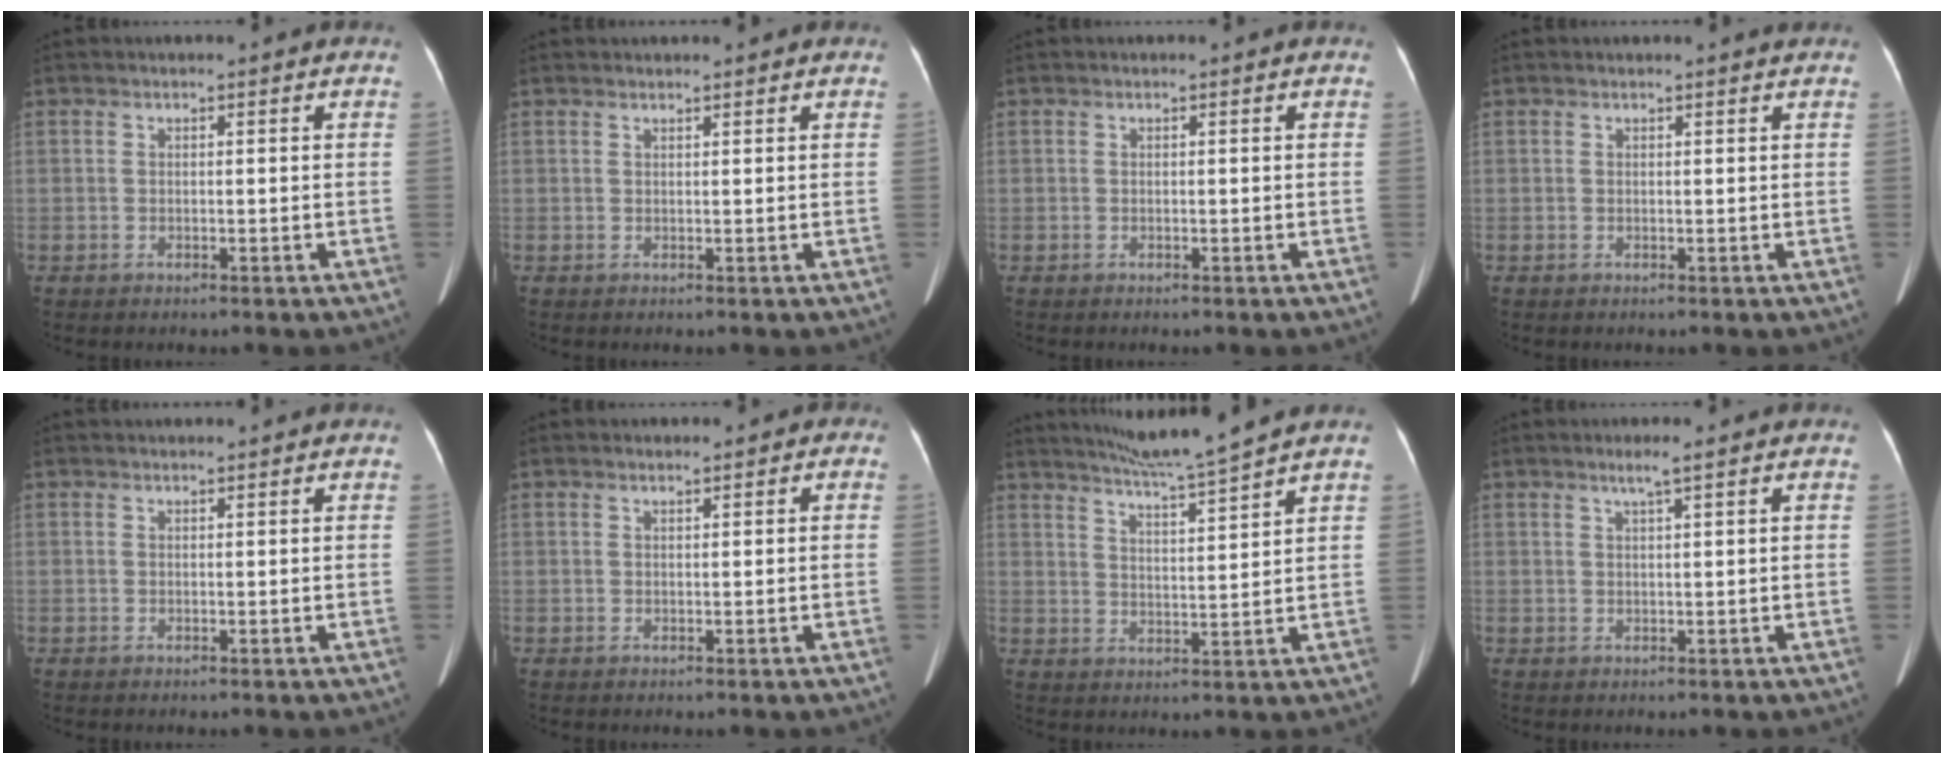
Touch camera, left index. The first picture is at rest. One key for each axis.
{"total": 2.0, "fx": 1.9, "fy": 0.2, "fz": 0.7, "tx": -0.010, "ty": 0.018, "tz": 0.026}
{"total": 0.0}
{"total": 1.6, "fx": 1.5, "fy": -0.2, "fz": 0.3, "tx": -0.009, "ty": 0.005, "tz": 0.017}
{"total": 2.5, "fx": 2.4, "fy": 0.2, "fz": 0.7, "tx": -0.007, "ty": 0.027, "tz": 0.032}
{"total": 0.8, "fx": 0.5, "fy": 0.4, "fz": 0.5, "tx": -0.007, "ty": 0.005, "tz": 0.006}
{"total": 8.5, "fx": 7.6, "fy": -2.0, "fz": 3.2, "tx": -0.062, "ty": -0.008, "tz": 0.131}
{"total": 1.9, "fx": 1.2, "fy": -0.3, "fz": 1.4, "tx": -0.030, "ty": 0.001, "tz": 0.025}